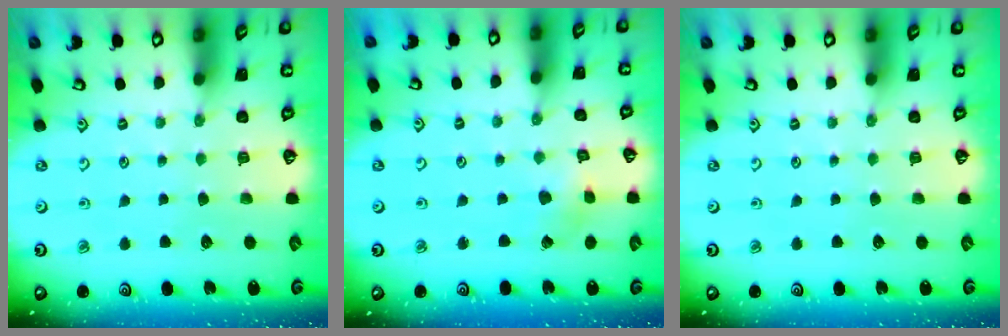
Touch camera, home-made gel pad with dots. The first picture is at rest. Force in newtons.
{"total": 2.7, "press": 2.7, "slide": 0.2}
{"total": 0.0}